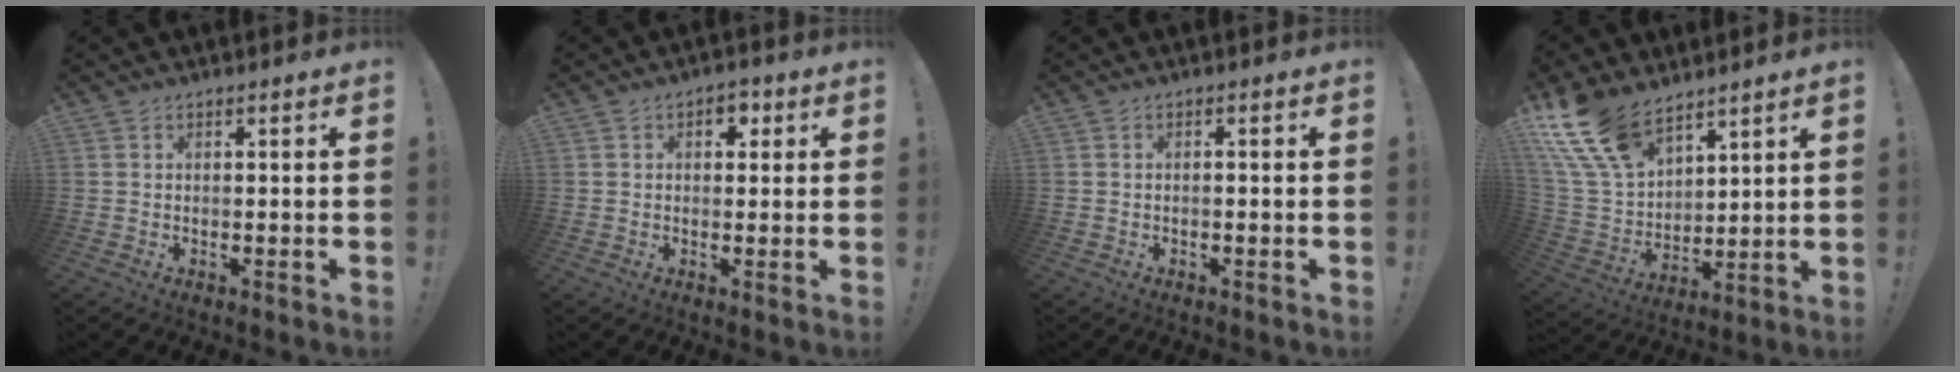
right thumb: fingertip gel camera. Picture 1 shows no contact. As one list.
[{"total": 4.0, "force": [1.2, 3.0, 2.4], "torque": [-0.019, -0.001, 0.016]}, {"total": 1.0, "force": [-0.7, -0.1, 0.7], "torque": [-0.019, 0.003, -0.012]}, {"total": 17.4, "force": [12.5, 8.7, 8.5], "torque": [-0.194, -0.080, 0.236]}]